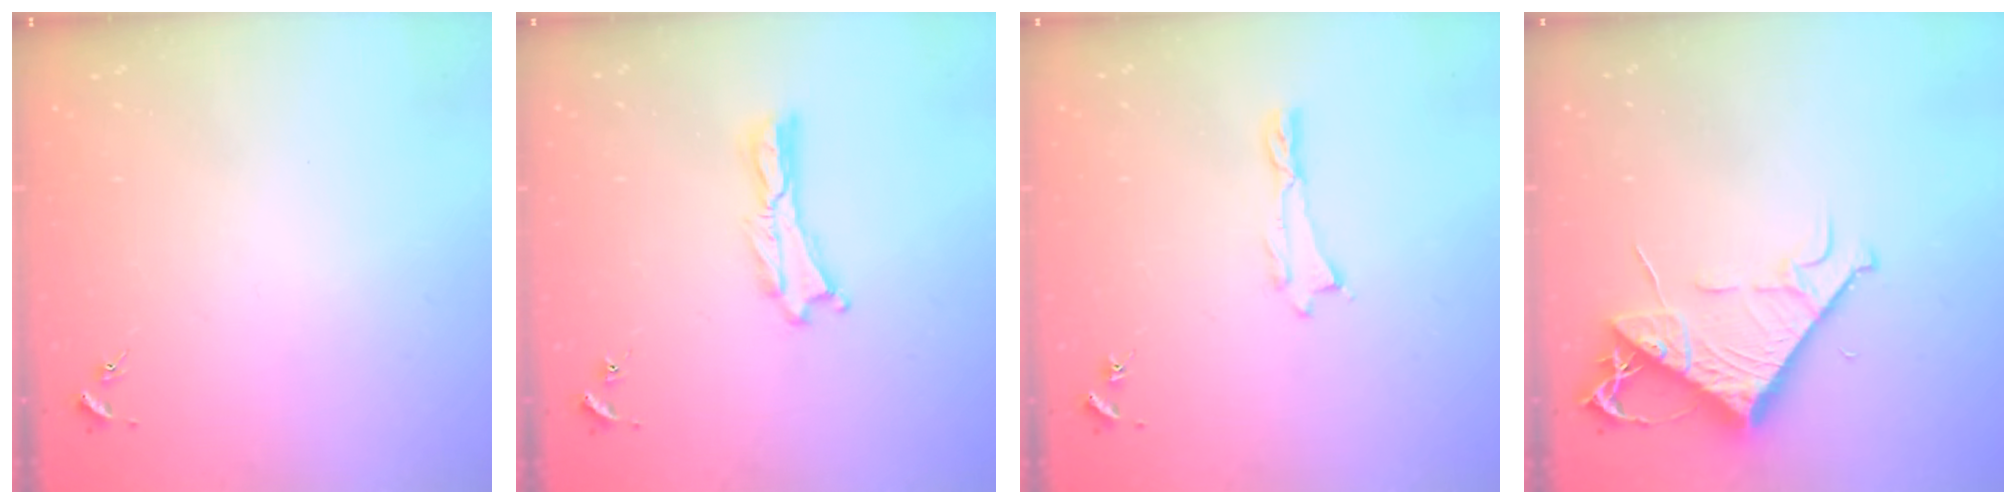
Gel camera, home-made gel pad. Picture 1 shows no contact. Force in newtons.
{"total": 0.0}
{"total": 0.0}
{"total": 8.1, "press": 8.1, "slide": 1.1}